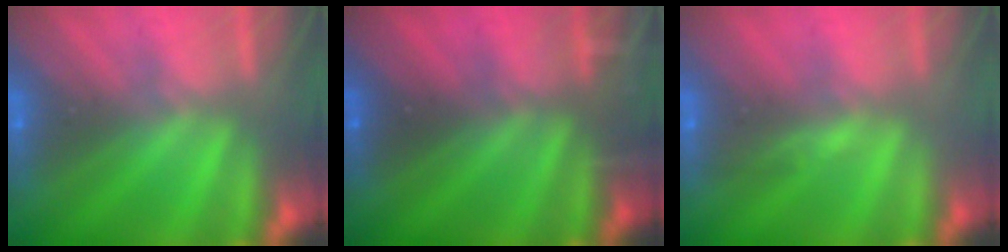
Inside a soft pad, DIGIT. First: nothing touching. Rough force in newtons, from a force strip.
{"total": 3.3}
{"total": 2.6}